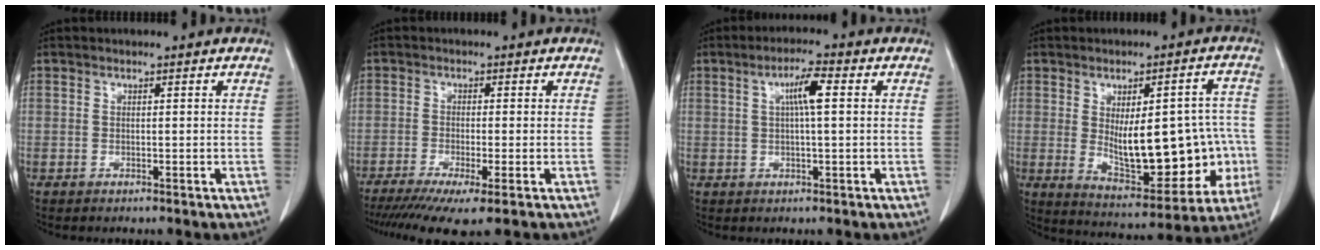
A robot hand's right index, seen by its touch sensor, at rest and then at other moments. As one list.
[{"total": 9.4, "force": [-6.3, 0.9, 6.9], "torque": [-0.109, -0.021, -0.101]}, {"total": 4.7, "force": [1.1, 0.3, 4.6], "torque": [-0.084, 0.007, 0.019]}, {"total": 17.9, "force": [-1.6, 7.4, 16.3], "torque": [-0.226, 0.016, 0.007]}]